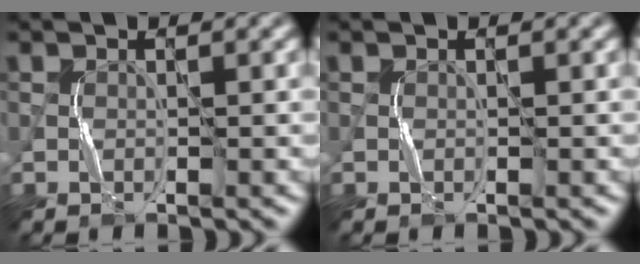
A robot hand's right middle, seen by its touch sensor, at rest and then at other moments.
{"total": 0.0}